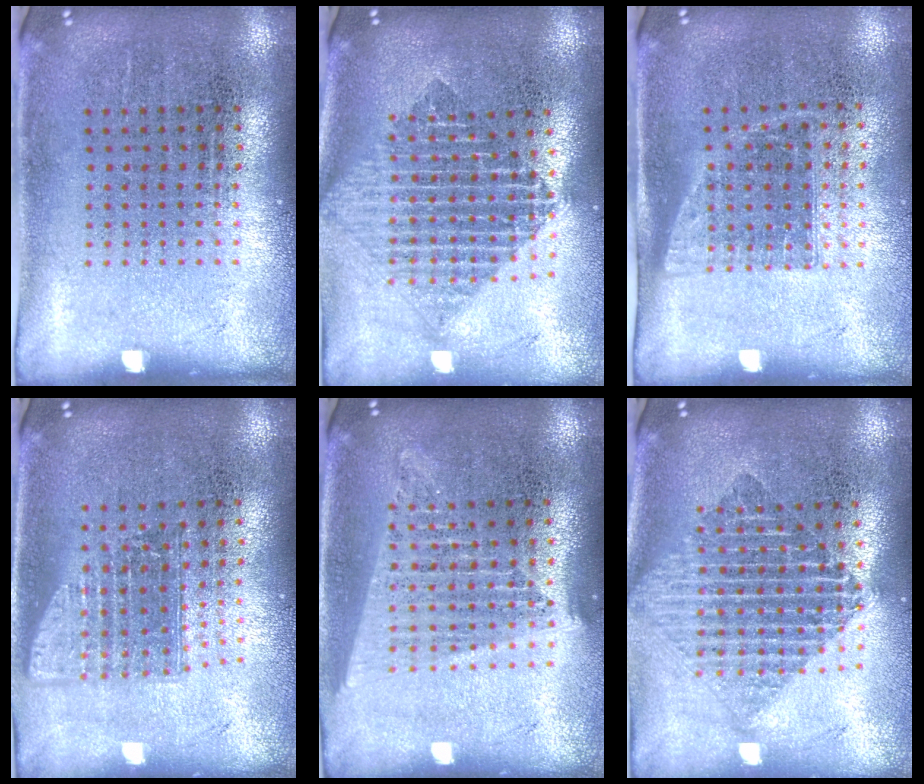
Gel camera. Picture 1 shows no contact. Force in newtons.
{"total": 1.9, "press": 1.6, "slide": 1.1}
{"total": 1.1, "press": 0.9, "slide": 0.6}
{"total": 1.5, "press": 1.2, "slide": 0.9}
{"total": 1.8, "press": 1.6, "slide": 0.8}
{"total": 1.9, "press": 1.6, "slide": 1.0}